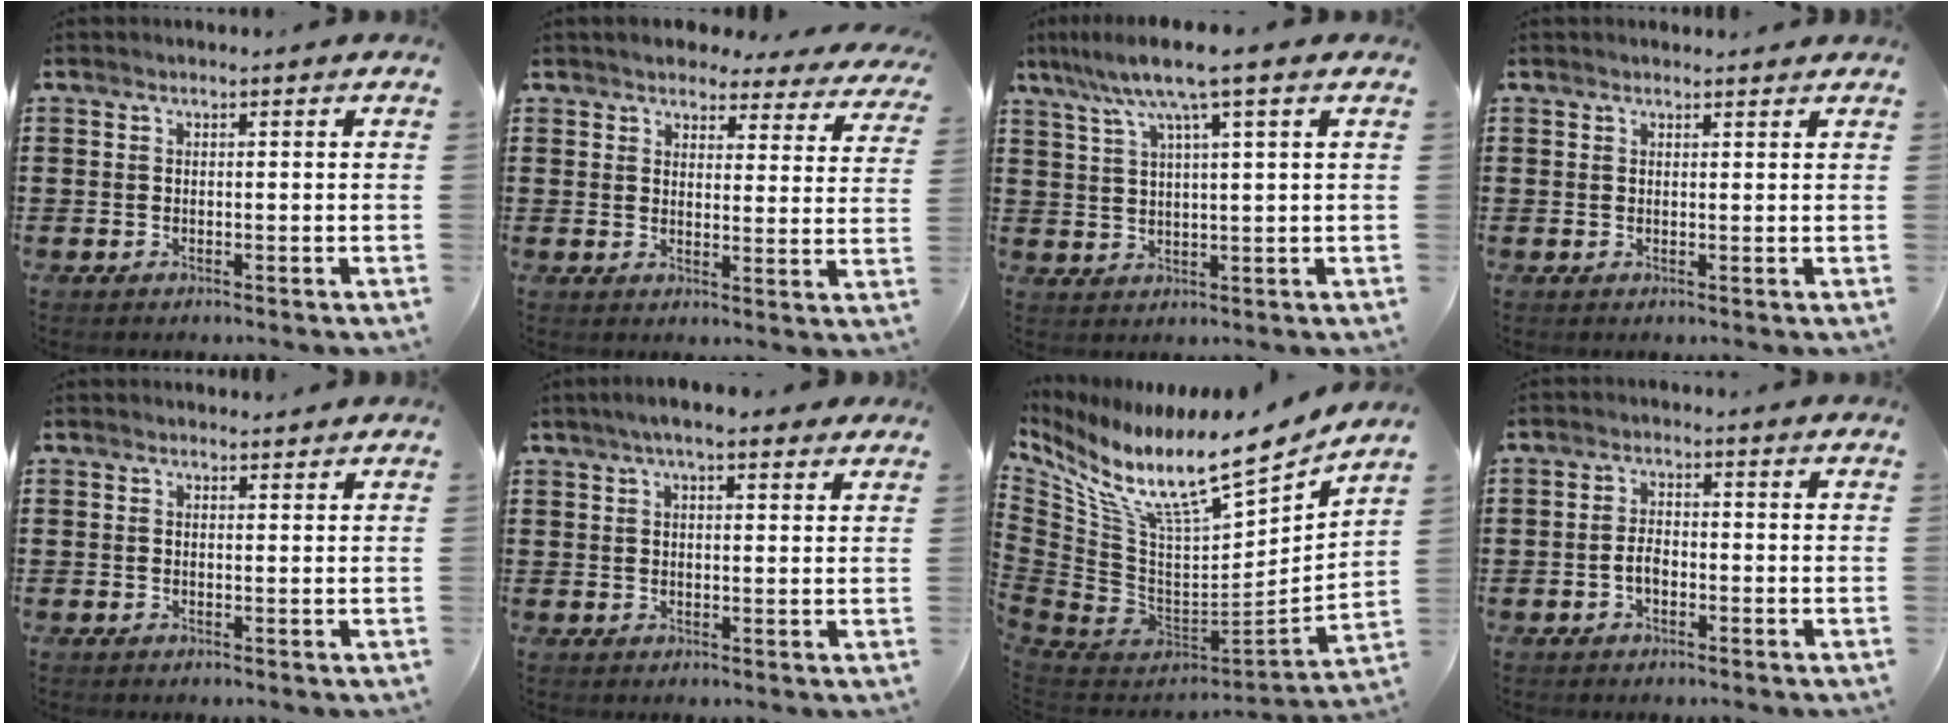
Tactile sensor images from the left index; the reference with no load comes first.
{"total": 4.1, "force": [4.0, 0.6, 0.7], "torque": [-0.027, -0.023, 0.068]}
{"total": 7.6, "force": [4.6, 0.1, 6.0], "torque": [-0.129, -0.004, 0.077]}
{"total": 1.0, "force": [0.9, 0.2, 0.2], "torque": [-0.006, 0.000, 0.018]}
{"total": 0.8, "force": [0.7, 0.4, -0.1], "torque": [-0.002, 0.002, 0.014]}
{"total": 4.8, "force": [3.3, 1.1, 3.2], "torque": [-0.069, 0.007, 0.059]}
{"total": 12.8, "force": [9.6, 2.9, 7.9], "torque": [-0.159, -0.084, 0.156]}
{"total": 2.6, "force": [-1.0, 1.4, 2.0], "torque": [-0.055, -0.001, -0.024]}